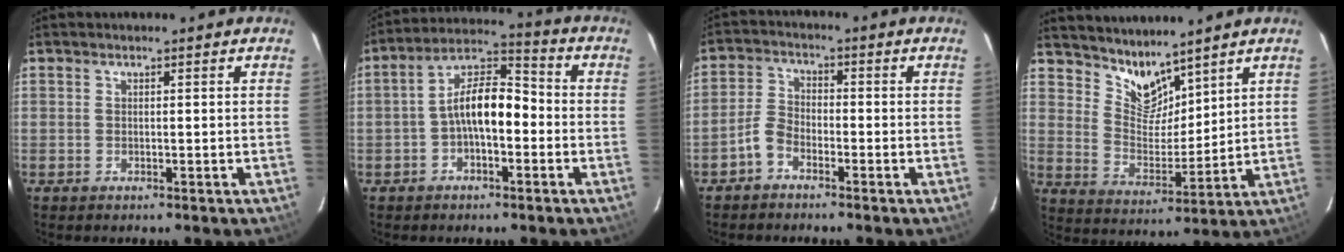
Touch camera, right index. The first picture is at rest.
{"total": 9.5, "force": [-2.1, 4.4, 8.1], "torque": [-0.153, 0.031, -0.040]}
{"total": 3.9, "force": [-2.6, 2.0, 2.0], "torque": [-0.049, 0.015, -0.056]}
{"total": 8.2, "force": [7.2, 3.0, 2.4], "torque": [-0.039, -0.005, 0.143]}